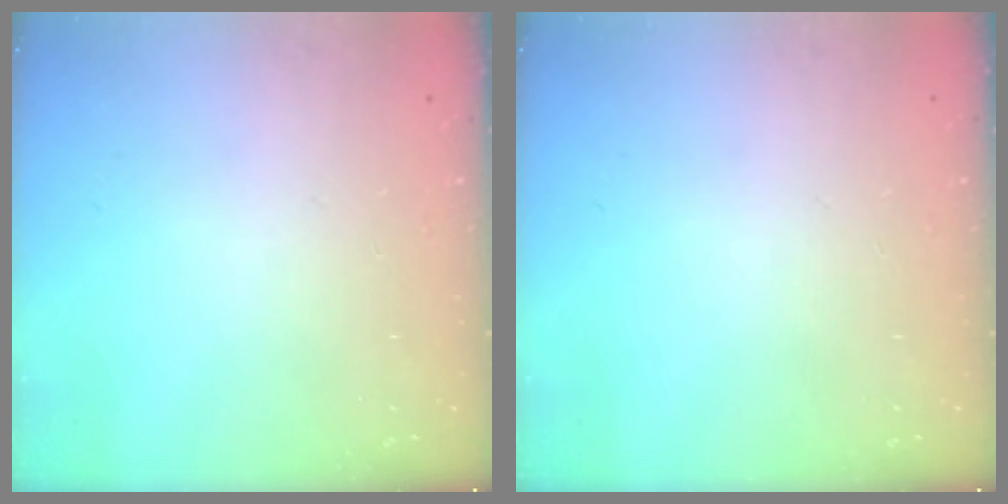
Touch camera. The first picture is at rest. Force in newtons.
{"total": 0.0}